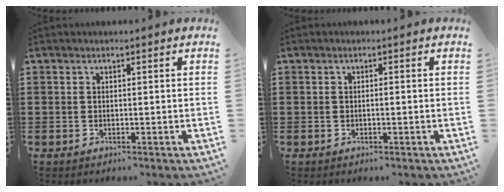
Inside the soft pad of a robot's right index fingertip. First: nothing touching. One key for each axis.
{"total": 0.6, "fx": -0.1, "fy": 0.1, "fz": 0.6, "tx": -0.011, "ty": -0.003, "tz": -0.002}